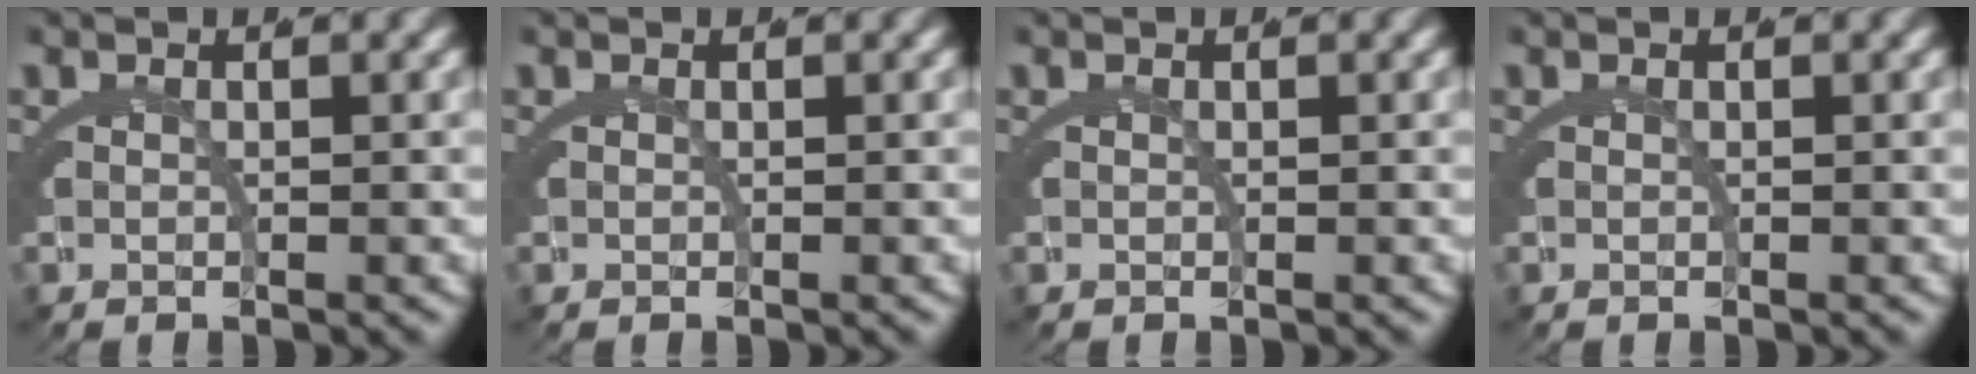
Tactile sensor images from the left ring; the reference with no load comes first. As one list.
[{"total": 0.0}, {"total": 0.0}, {"total": 0.0}]